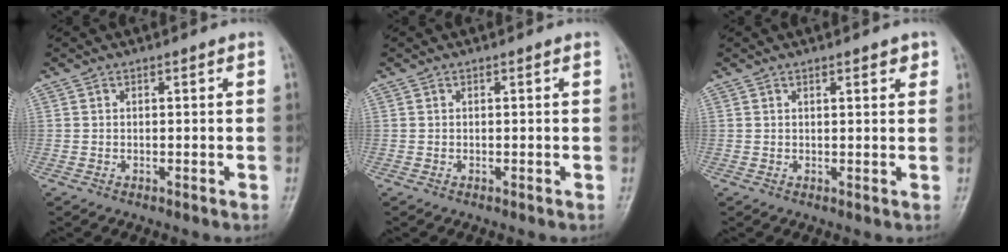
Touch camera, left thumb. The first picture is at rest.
{"total": 0.0}
{"total": 2.3, "force": [1.4, 0.8, 1.6], "torque": [-0.014, -0.006, 0.017]}